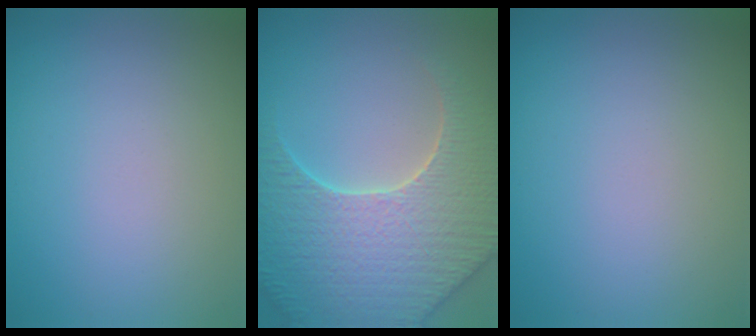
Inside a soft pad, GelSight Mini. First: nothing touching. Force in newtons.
{"total": 7.5, "press": 7.2, "slide": 2.1}
{"total": 0.0}